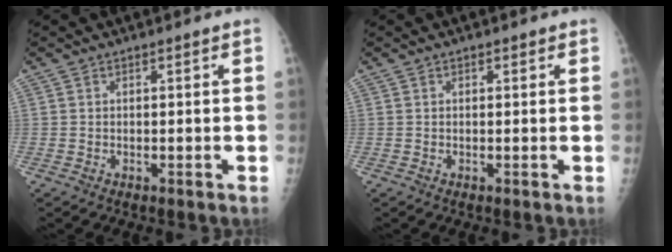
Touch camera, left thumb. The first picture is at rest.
{"total": 0.6, "force": [0.3, 0.4, 0.3], "torque": [-0.003, 0.000, 0.001]}